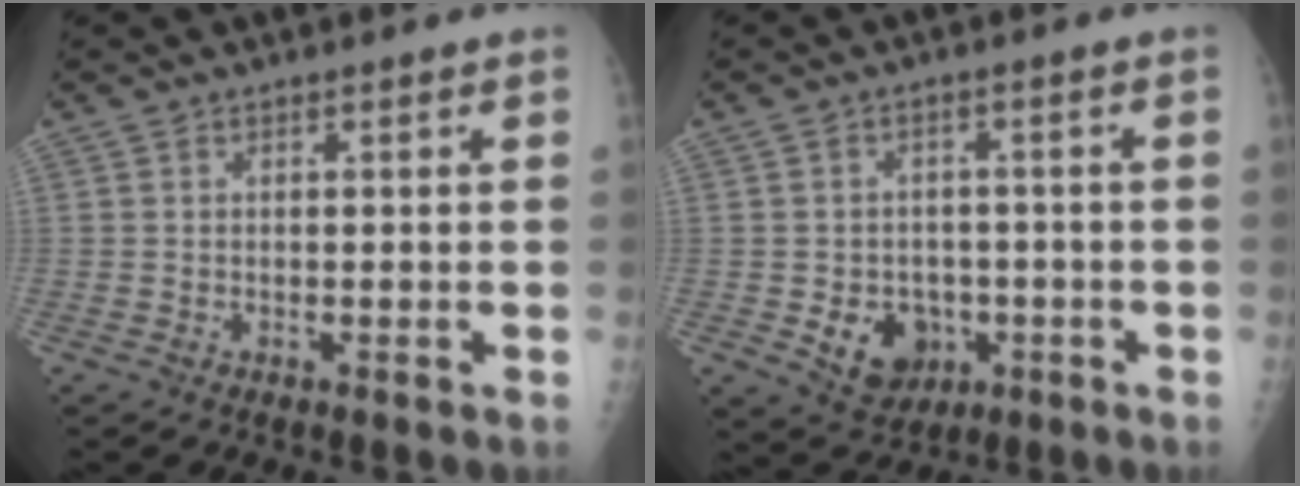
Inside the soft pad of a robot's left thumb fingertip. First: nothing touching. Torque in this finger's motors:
{"motor_torque": [-0.26, 0.32, 0.10, 0.05, 0.02]}